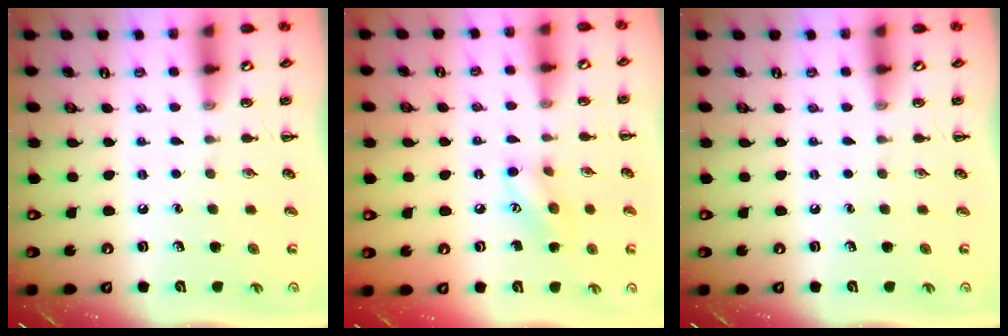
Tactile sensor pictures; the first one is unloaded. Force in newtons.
{"total": 8.1, "press": 8.1, "slide": 0.7}
{"total": 0.0}